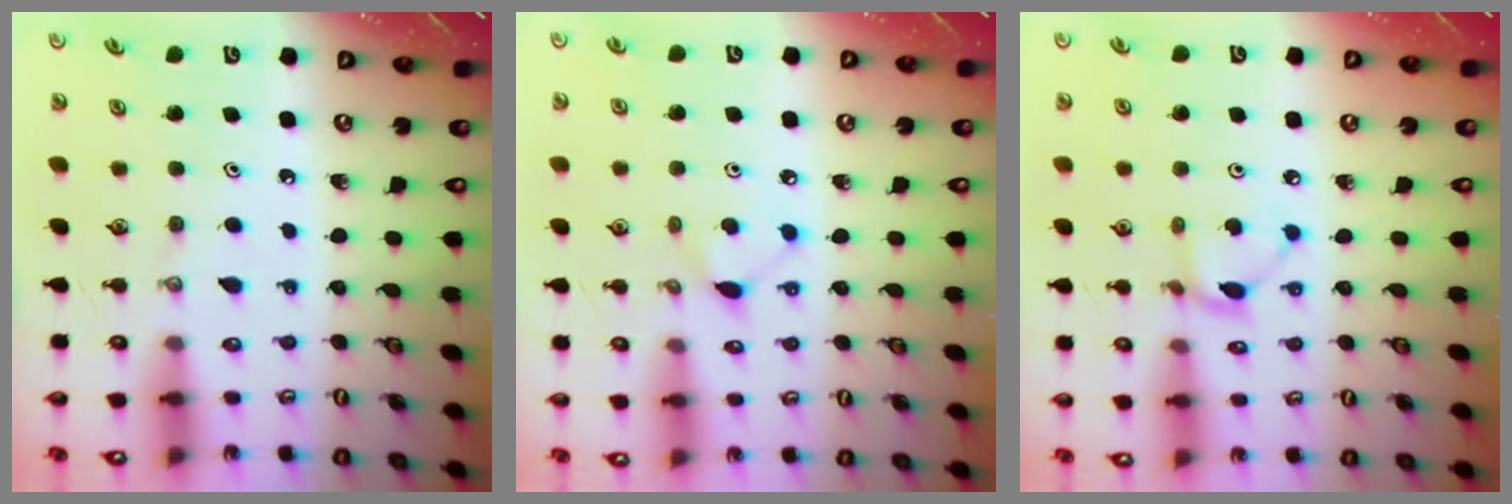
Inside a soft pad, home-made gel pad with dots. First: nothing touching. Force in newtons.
{"total": 5.9, "press": 5.9, "slide": 0.6}
{"total": 2.9, "press": 2.9, "slide": 0.1}